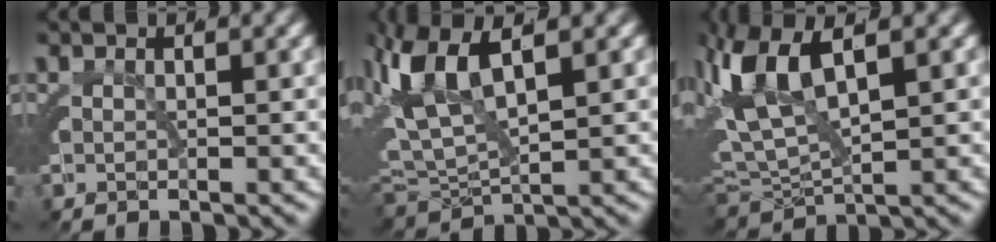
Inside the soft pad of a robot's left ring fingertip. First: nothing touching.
{"total": 7.5, "force": [2.3, 4.8, 5.3], "torque": [-0.117, 0.009, 0.027]}
{"total": 8.2, "force": [2.2, 5.4, 5.8], "torque": [-0.121, 0.010, 0.025]}